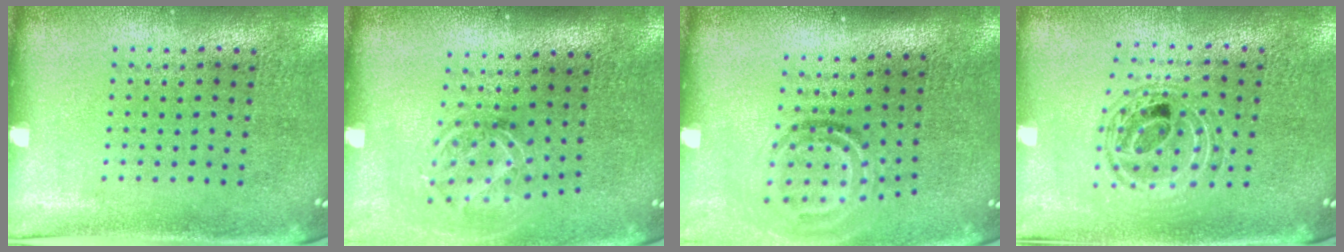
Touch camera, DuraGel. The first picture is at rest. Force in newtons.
{"total": 1.8, "press": 1.3, "slide": 1.2}
{"total": 1.9, "press": 1.3, "slide": 1.4}
{"total": 0.9, "press": 0.9, "slide": 0.2}